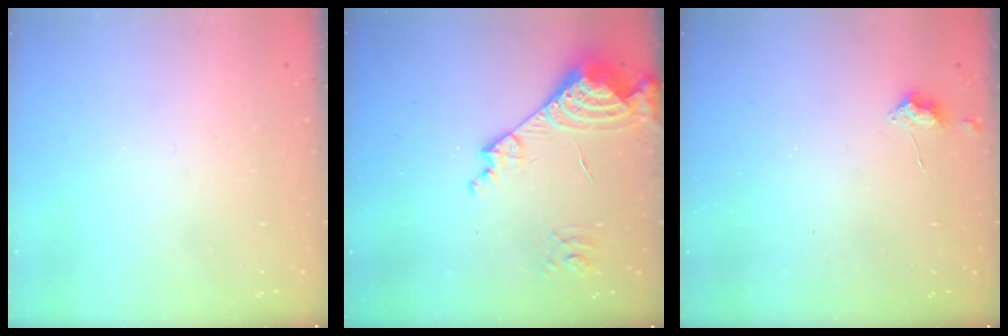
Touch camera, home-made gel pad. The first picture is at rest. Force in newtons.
{"total": 14.8, "press": 14.8, "slide": 1.6}
{"total": 4.1, "press": 4.1, "slide": 0.5}